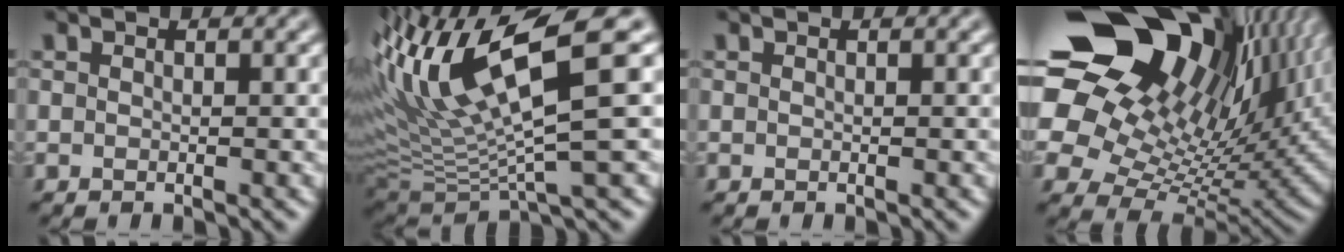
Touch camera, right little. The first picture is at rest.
{"total": 9.8, "force": [4.2, 0.4, 8.9], "torque": [-0.180, 0.029, 0.079]}
{"total": 0.0}
{"total": 18.6, "force": [10.7, 9.9, 11.6], "torque": [-0.248, 0.066, 0.188]}